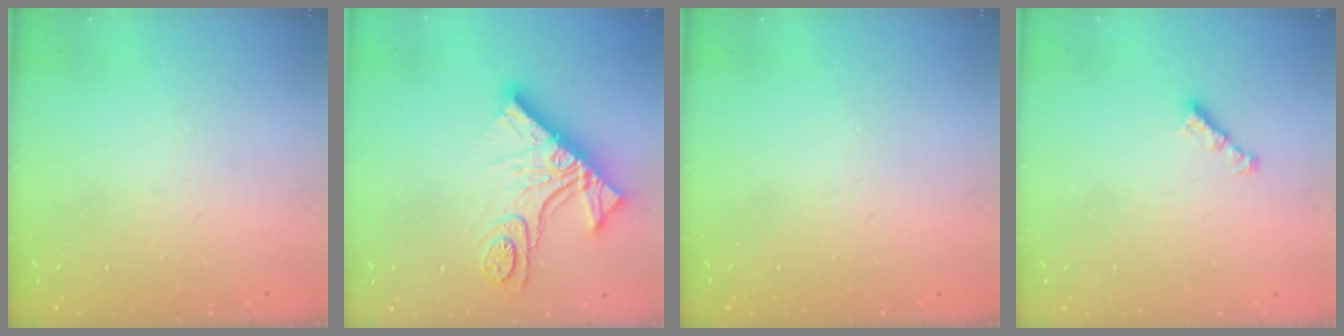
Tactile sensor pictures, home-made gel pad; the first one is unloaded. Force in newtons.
{"total": 16.4, "press": 16.3, "slide": 1.6}
{"total": 0.0}
{"total": 2.2, "press": 2.1, "slide": 0.6}